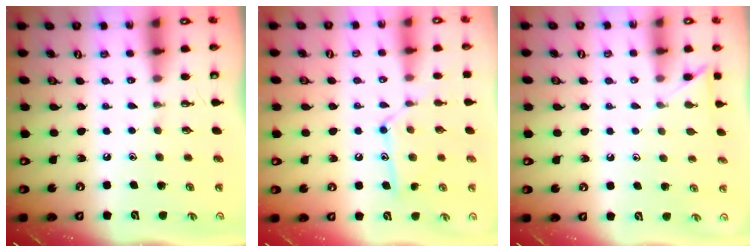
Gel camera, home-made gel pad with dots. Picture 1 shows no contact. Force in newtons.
{"total": 12.6, "press": 12.6, "slide": 0.7}
{"total": 5.5, "press": 5.5, "slide": 0.5}